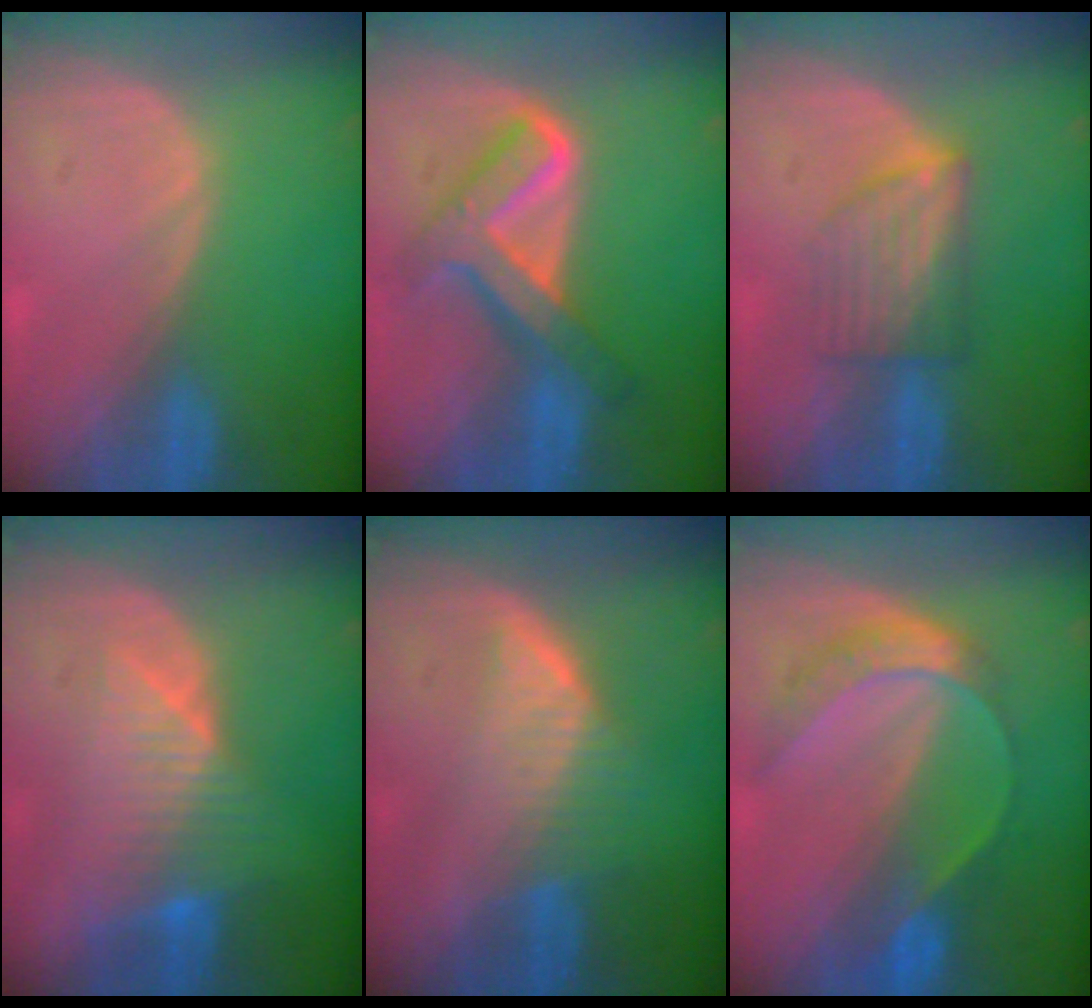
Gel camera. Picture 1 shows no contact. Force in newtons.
{"total": 8.1, "press": 8.1, "slide": 0.7}
{"total": 6.0, "press": 5.6, "slide": 2.2}
{"total": 7.9, "press": 6.9, "slide": 3.8}
{"total": 6.6, "press": 5.8, "slide": 3.1}
{"total": 7.2, "press": 6.1, "slide": 4.0}